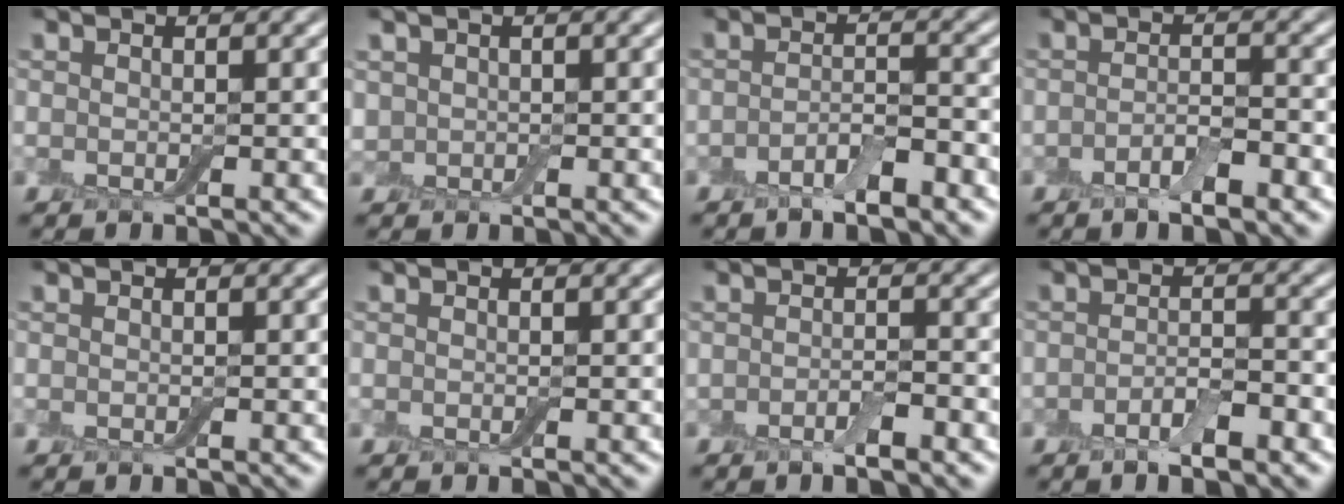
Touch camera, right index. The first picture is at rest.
{"total": 1.3, "force": [0.4, 1.2, 0.4], "torque": [-0.008, -0.002, 0.004]}
{"total": 3.0, "force": [-1.9, 0.9, 2.2], "torque": [-0.038, 0.004, -0.035]}
{"total": 2.7, "force": [-1.5, 0.9, 2.0], "torque": [-0.036, 0.000, -0.026]}
{"total": 0.0}
{"total": 0.0}
{"total": 1.9, "force": [-1.0, 0.5, 1.4], "torque": [-0.025, -0.002, -0.018]}
{"total": 2.9, "force": [-1.6, 0.9, 2.2], "torque": [-0.039, -0.001, -0.028]}